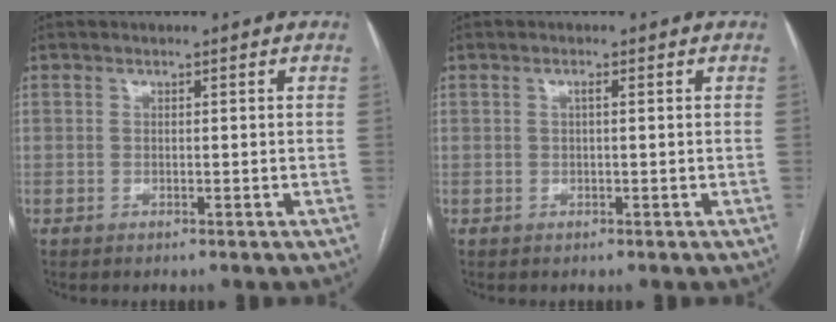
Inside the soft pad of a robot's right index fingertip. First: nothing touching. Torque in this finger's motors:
{"motor_torque": [0.14, 0.12, -0.05, 0.02]}